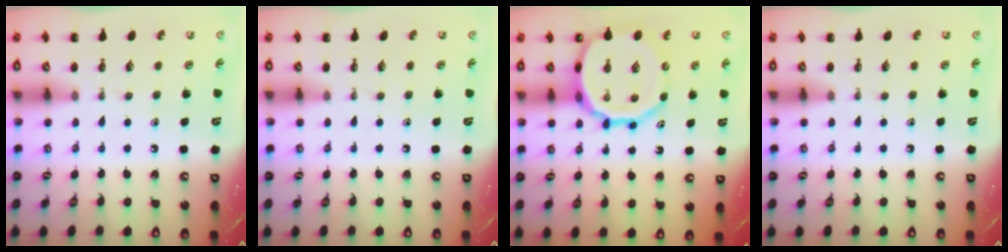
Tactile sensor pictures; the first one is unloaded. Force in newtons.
{"total": 0.0}
{"total": 19.1, "press": 18.8, "slide": 3.5}
{"total": 0.0}